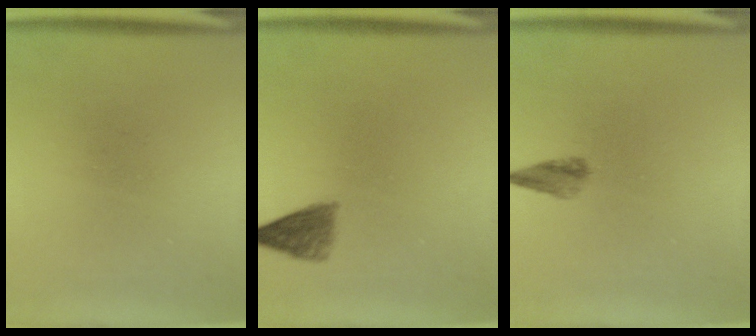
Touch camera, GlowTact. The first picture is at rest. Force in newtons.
{"total": 3.1}
{"total": 2.0}